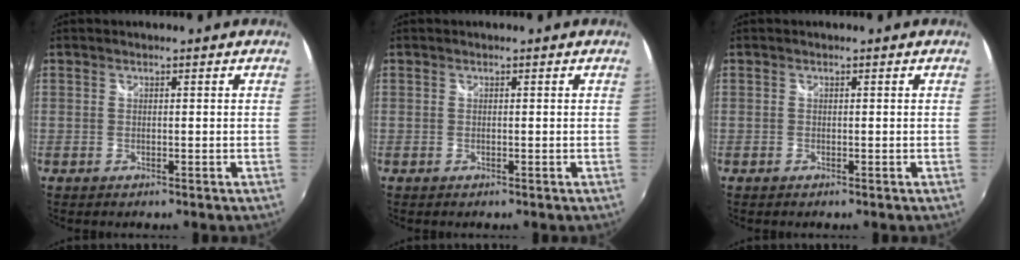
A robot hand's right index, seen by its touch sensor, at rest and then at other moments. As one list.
[{"total": 0.0}, {"total": 0.0}]